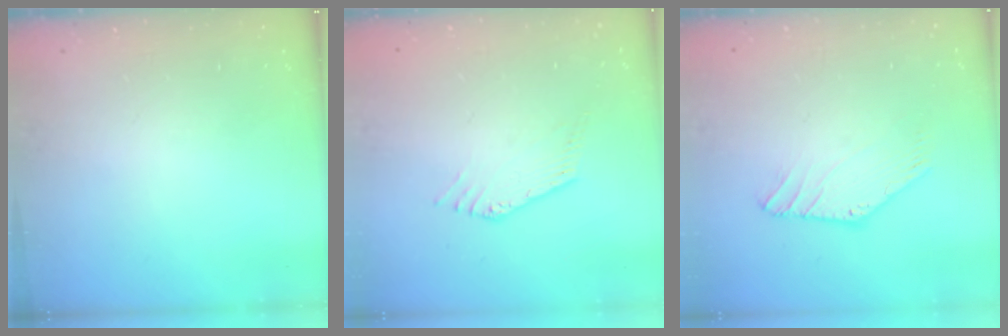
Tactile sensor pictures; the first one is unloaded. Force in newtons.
{"total": 0.5, "press": 0.3, "slide": 0.4}
{"total": 1.2, "press": 1.2, "slide": 0.1}